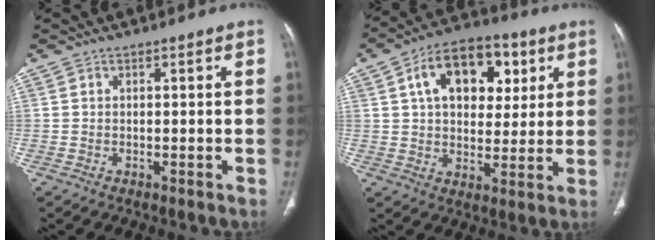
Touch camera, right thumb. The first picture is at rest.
{"total": 16.5, "force": [5.8, 10.6, 11.3], "torque": [-0.138, 0.002, 0.089]}